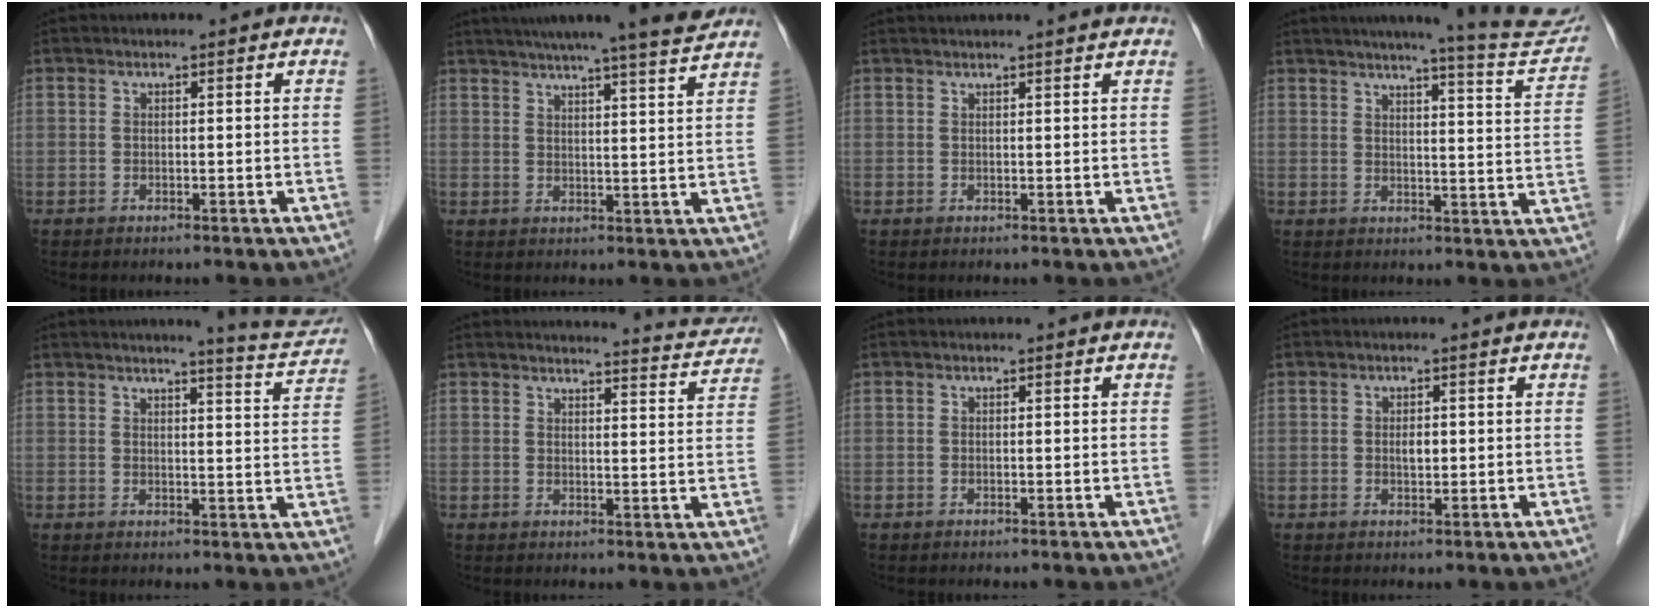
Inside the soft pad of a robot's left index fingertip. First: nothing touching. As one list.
[{"total": 14.1, "force": [12.6, -0.9, 6.3], "torque": [-0.103, -0.007, 0.162]}, {"total": 4.7, "force": [4.3, -0.5, 1.8], "torque": [-0.021, 0.027, 0.052]}, {"total": 14.9, "force": [13.7, -0.2, 5.9], "torque": [-0.076, -0.047, 0.154]}, {"total": 7.5, "force": [7.2, 0.0, 2.3], "torque": [-0.033, -0.020, 0.074]}, {"total": 12.1, "force": [11.9, 0.8, 2.0], "torque": [-0.014, -0.033, 0.123]}, {"total": 0.0}, {"total": 1.4, "force": [0.2, 0.7, 1.2], "torque": [-0.021, -0.001, 0.004]}]